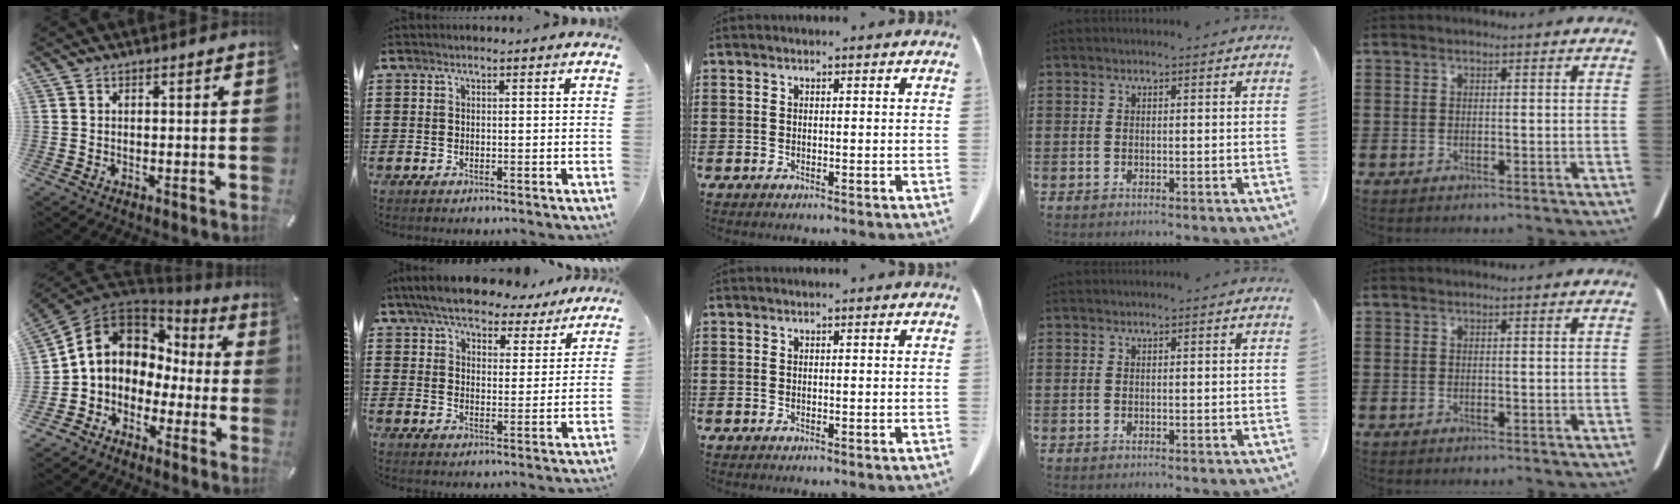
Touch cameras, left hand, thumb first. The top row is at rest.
{"thumb": {"total": 9.5, "force": [0.5, 8.6, 4.1], "torque": [-0.111, -0.001, 0.007]}, "index": {"total": 7.1, "force": [6.6, 1.6, 2.2], "torque": [-0.072, -0.021, 0.120]}}